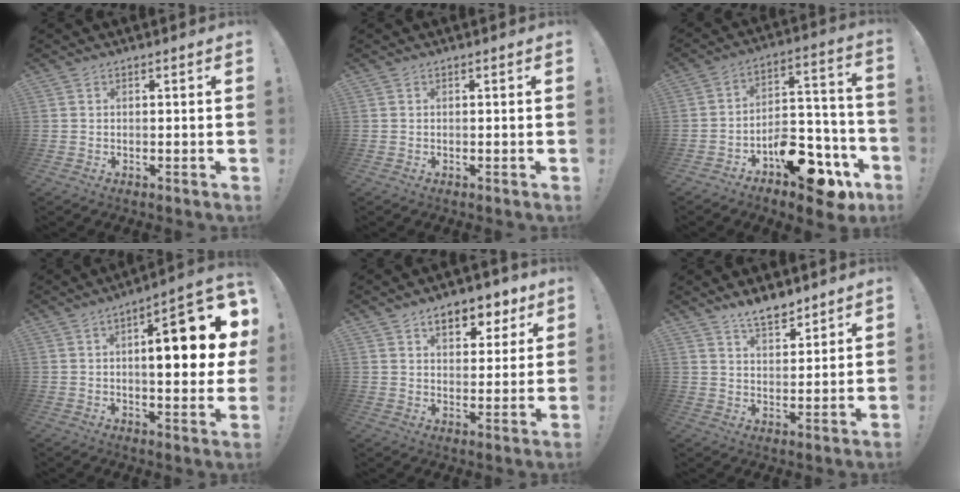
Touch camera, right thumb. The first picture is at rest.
{"total": 0.0}
{"total": 15.6, "force": [-10.0, 7.4, 9.4], "torque": [-0.099, 0.077, -0.160]}
{"total": 16.6, "force": [2.6, 4.7, 15.7], "torque": [-0.210, -0.008, 0.027]}
{"total": 9.0, "force": [5.4, 5.1, 5.2], "torque": [-0.064, -0.026, 0.094]}
{"total": 7.6, "force": [6.3, 2.9, 3.0], "torque": [-0.038, -0.041, 0.115]}